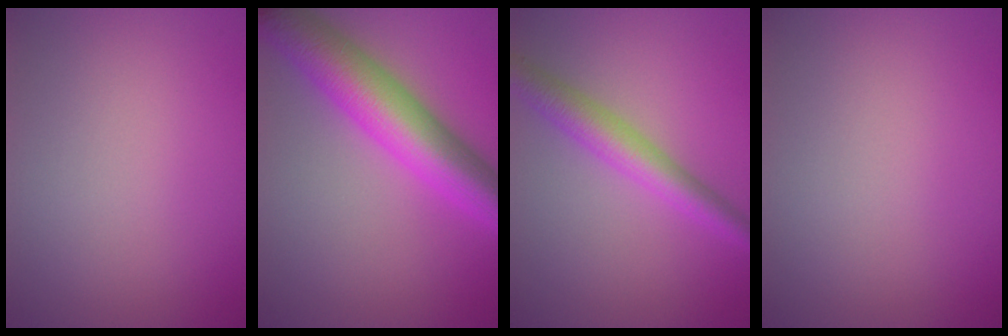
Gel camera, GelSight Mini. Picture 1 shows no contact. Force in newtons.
{"total": 8.6, "press": 8.6, "slide": 0.1}
{"total": 4.2, "press": 4.2, "slide": 0.1}
{"total": 0.0}